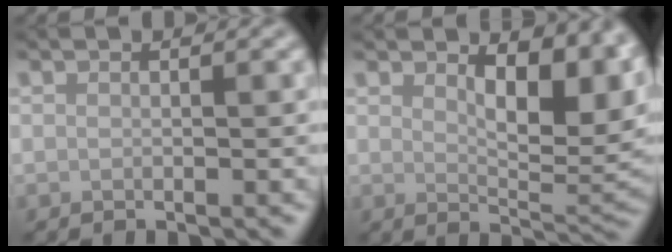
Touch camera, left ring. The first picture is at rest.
{"total": 8.2, "force": [3.0, 3.8, 6.6], "torque": [-0.098, -0.012, 0.052]}